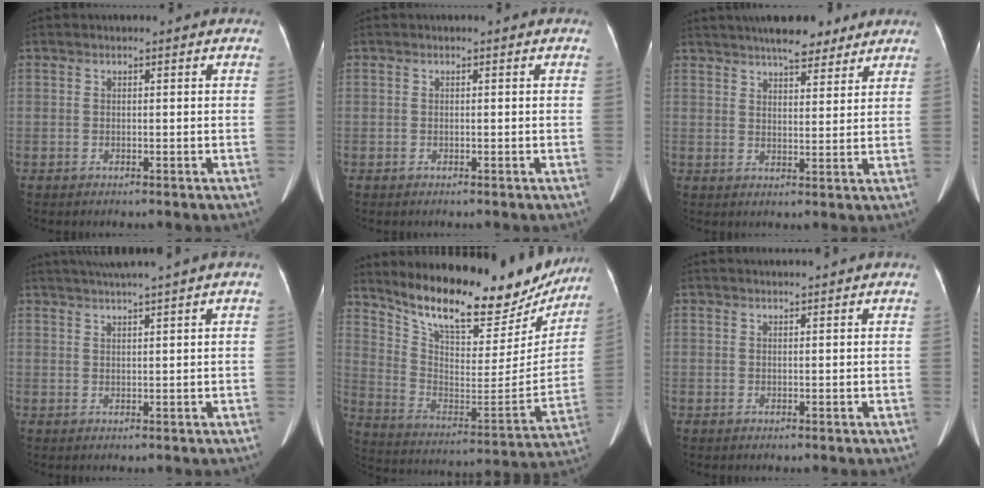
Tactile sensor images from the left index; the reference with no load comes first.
{"total": 0.0}
{"total": 10.2, "force": [8.3, 2.6, 5.3], "torque": [-0.074, 0.021, 0.123]}
{"total": 5.7, "force": [4.4, -1.3, 3.3], "torque": [-0.050, 0.021, 0.075]}
{"total": 25.2, "force": [21.2, 7.9, 11.2], "torque": [-0.186, -0.021, 0.309]}
{"total": 1.5, "force": [1.4, -0.3, 0.3], "torque": [-0.003, 0.016, 0.031]}